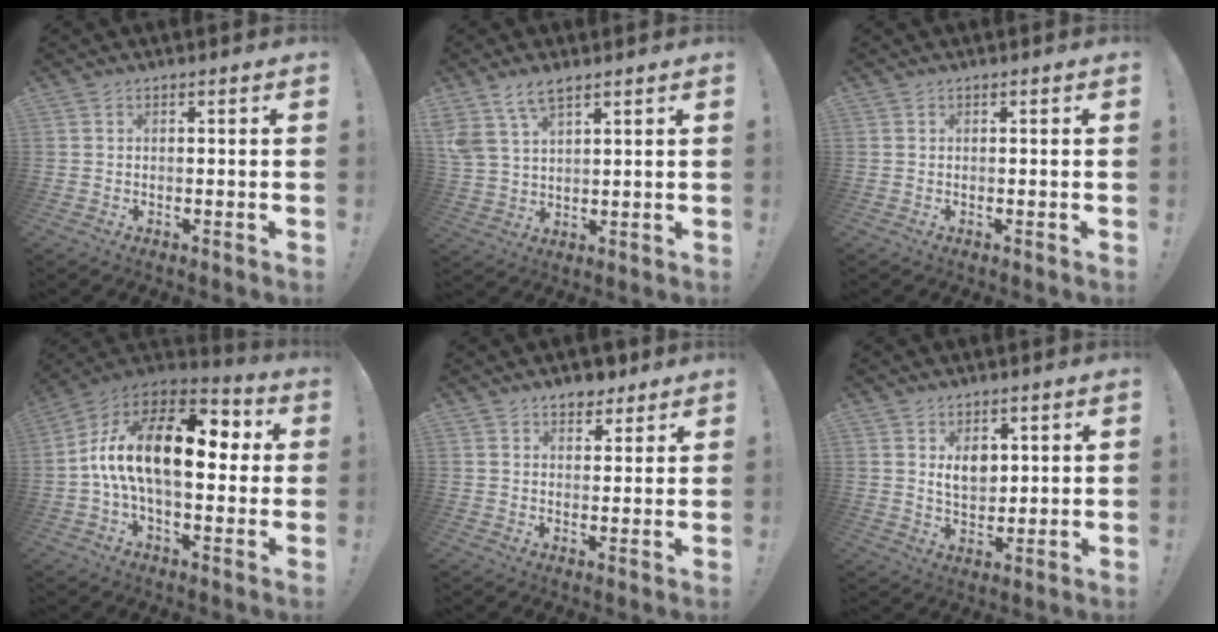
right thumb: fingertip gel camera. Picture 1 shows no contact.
{"total": 7.3, "force": [5.1, 3.2, 4.1], "torque": [-0.081, -0.012, 0.100]}
{"total": 0.0}
{"total": 22.4, "force": [1.6, 11.0, 19.4], "torque": [-0.338, 0.003, 0.023]}
{"total": 5.3, "force": [4.2, 3.0, 1.0], "torque": [0.002, -0.026, 0.076]}
{"total": 6.8, "force": [3.2, 4.9, 3.4], "torque": [-0.046, -0.022, 0.059]}